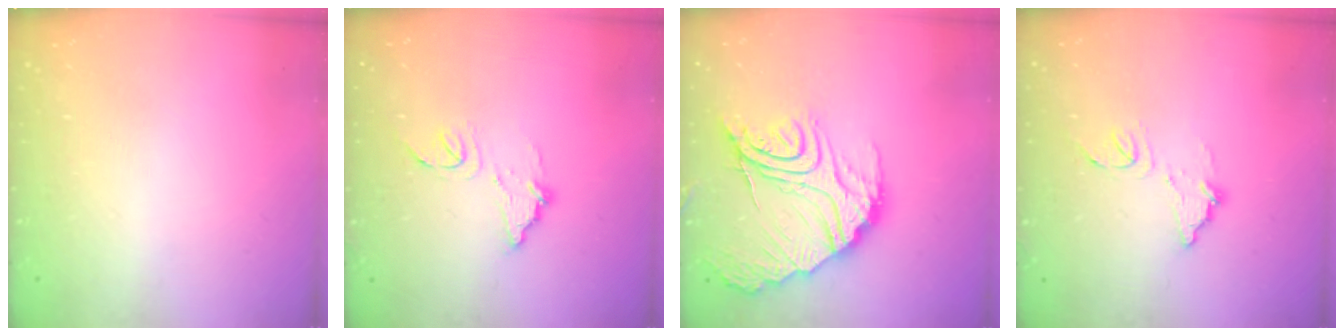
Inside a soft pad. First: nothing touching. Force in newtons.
{"total": 10.1, "press": 10.1, "slide": 0.7}
{"total": 19.9, "press": 19.8, "slide": 1.9}
{"total": 9.3, "press": 9.3, "slide": 0.6}